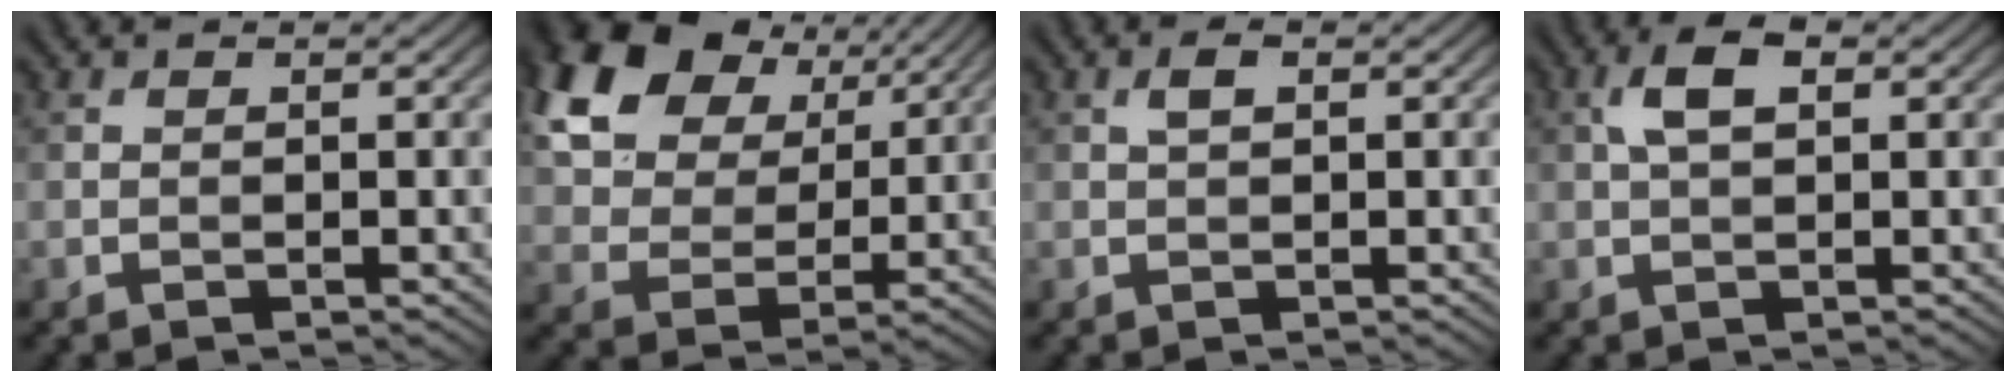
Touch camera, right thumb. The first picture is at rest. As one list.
[{"total": 18.3, "force": [9.1, 12.3, 10.0], "torque": [-0.267, 0.053, 0.195]}, {"total": 1.6, "force": [0.6, 0.7, 1.3], "torque": [-0.028, 0.004, 0.009]}, {"total": 3.9, "force": [1.1, 1.8, 3.3], "torque": [-0.072, 0.011, 0.019]}]